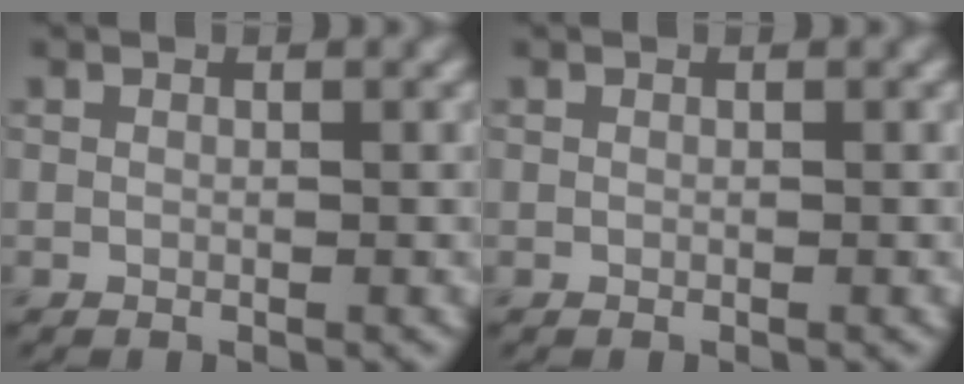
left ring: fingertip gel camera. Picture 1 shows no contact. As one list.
[{"total": 0.0}]